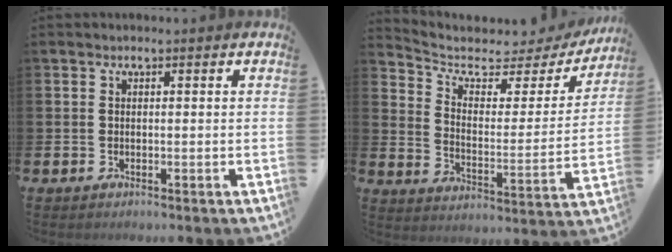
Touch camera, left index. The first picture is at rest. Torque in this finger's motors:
{"motor_torque": [0.92, -1.22, 0.06, 0.00]}